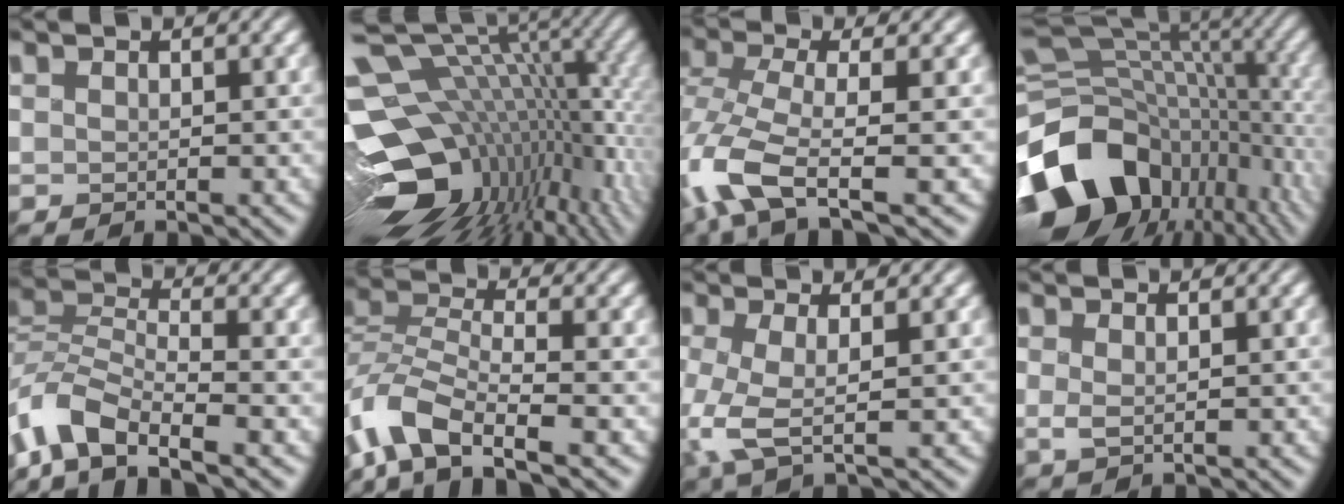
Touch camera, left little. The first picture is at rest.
{"total": 17.8, "force": [-4.9, 11.3, 12.8], "torque": [-0.222, 0.004, -0.056]}
{"total": 7.6, "force": [-3.8, 2.3, 6.1], "torque": [-0.145, 0.001, -0.083]}
{"total": 17.7, "force": [-6.6, 12.1, 11.1], "torque": [-0.243, -0.011, -0.100]}
{"total": 7.1, "force": [-5.4, 2.3, 4.0], "torque": [-0.077, 0.001, -0.110]}
{"total": 7.5, "force": [-5.1, 2.4, 4.9], "torque": [-0.105, 0.002, -0.108]}
{"total": 3.3, "force": [-1.0, 0.6, 3.1], "torque": [-0.083, -0.002, -0.017]}
{"total": 0.8, "force": [0.0, 0.1, 0.8], "torque": [-0.018, -0.003, 0.006]}